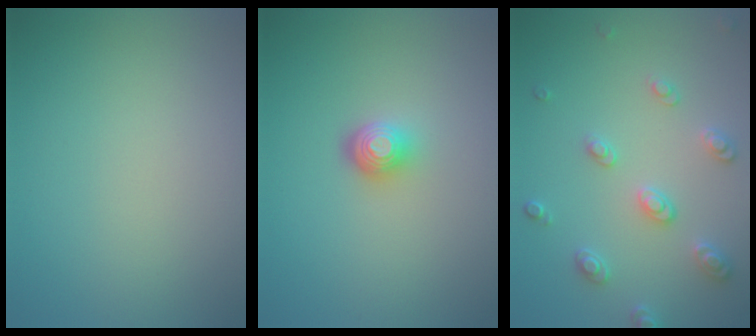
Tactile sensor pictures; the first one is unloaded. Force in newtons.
{"total": 2.2, "press": 1.5, "slide": 1.6}
{"total": 2.8, "press": 2.8, "slide": 0.2}